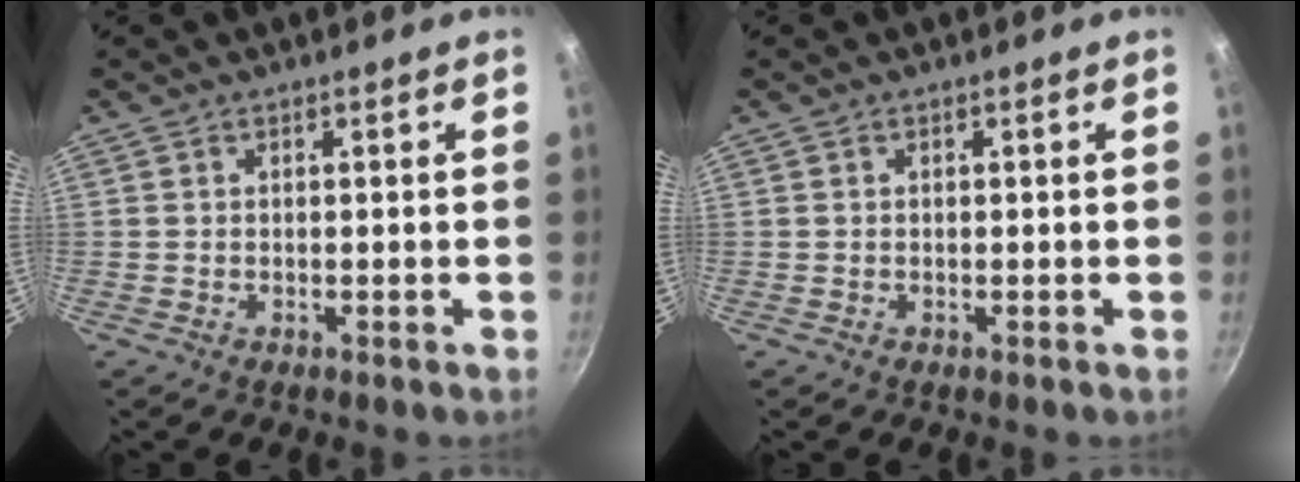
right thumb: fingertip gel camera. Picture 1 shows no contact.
{"total": 0.0}